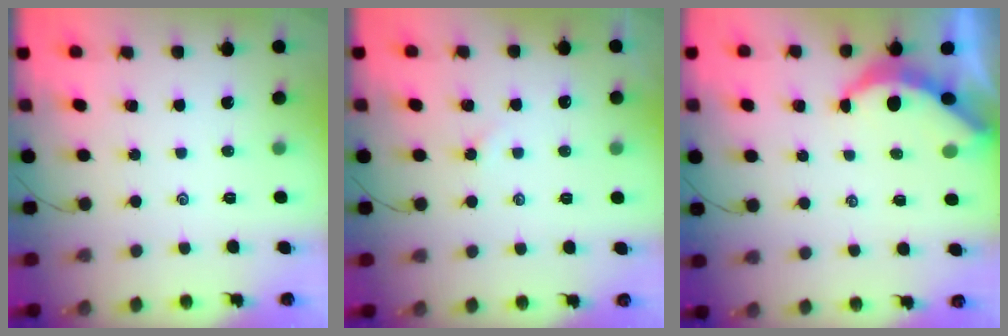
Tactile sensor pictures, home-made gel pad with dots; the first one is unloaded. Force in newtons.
{"total": 1.7, "press": 1.6, "slide": 0.4}
{"total": 5.4, "press": 5.4, "slide": 0.4}